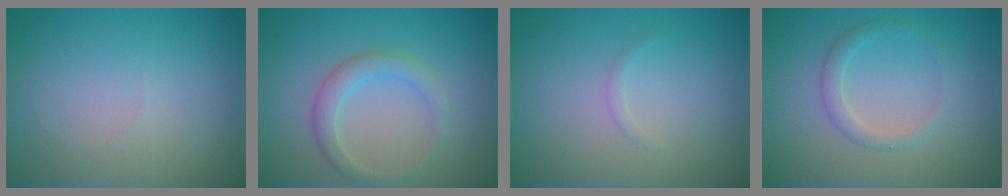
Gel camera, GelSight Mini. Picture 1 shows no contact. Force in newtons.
{"total": 2.5, "press": 2.5, "slide": 0.2}
{"total": 0.5, "press": 0.5, "slide": 0.0}
{"total": 1.7, "press": 1.7, "slide": 0.0}